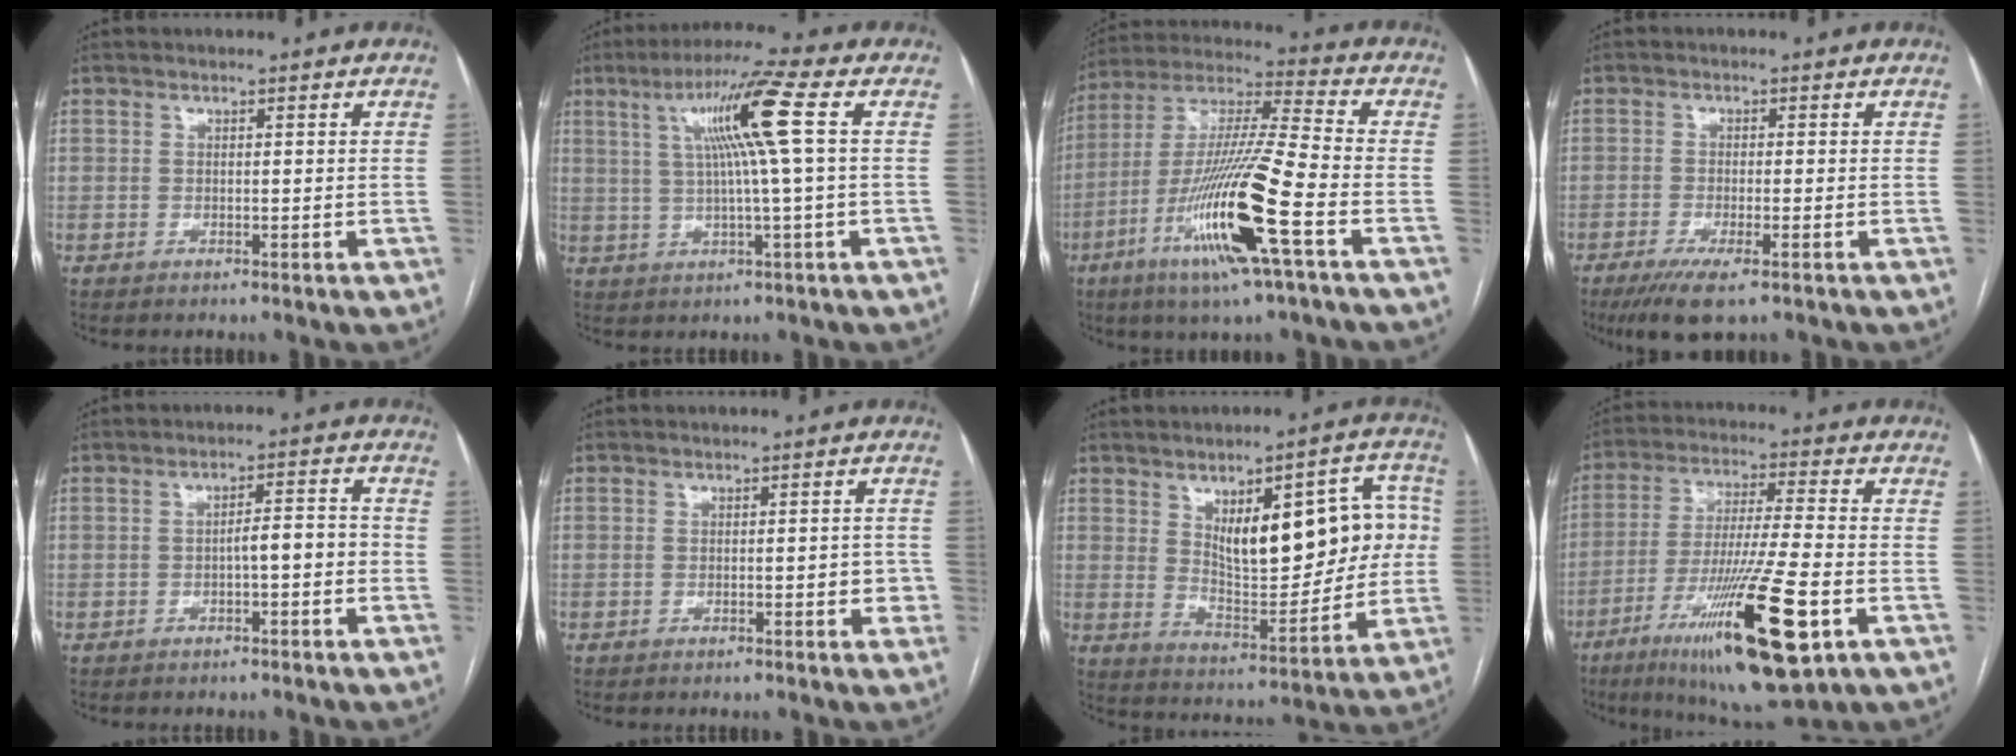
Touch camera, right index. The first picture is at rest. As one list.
[{"total": 10.2, "force": [2.4, -1.5, 9.8], "torque": [-0.171, 0.017, 0.046]}, {"total": 18.8, "force": [-7.2, 0.1, 17.4], "torque": [-0.359, -0.022, -0.139]}, {"total": 6.3, "force": [-3.9, 0.8, 4.9], "torque": [-0.086, -0.016, -0.064]}, {"total": 3.9, "force": [-1.2, 0.9, 3.6], "torque": [-0.053, 0.019, -0.016]}, {"total": 2.4, "force": [-0.8, 0.9, 2.1], "torque": [-0.020, 0.006, -0.009]}, {"total": 16.8, "force": [3.5, 6.7, 15.0], "torque": [-0.199, 0.031, 0.066]}, {"total": 20.1, "force": [-8.6, 1.7, 18.0], "torque": [-0.319, -0.042, -0.142]}]